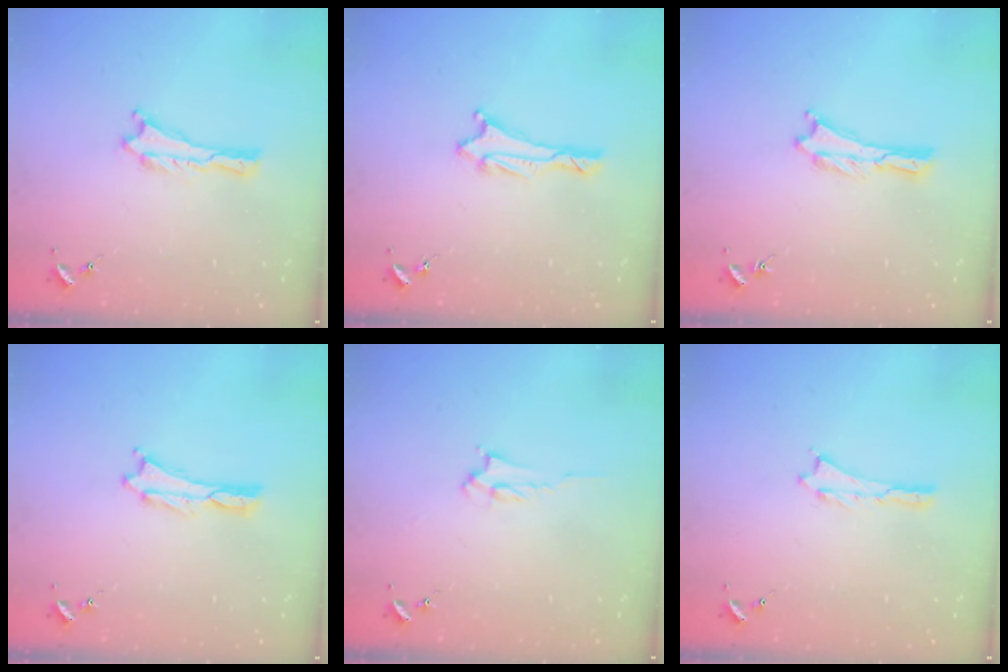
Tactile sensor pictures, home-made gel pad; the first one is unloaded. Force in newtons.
{"total": 1.3, "press": 1.3, "slide": 0.1}
{"total": 0.0}
{"total": 0.0}
{"total": 2.0, "press": 1.9, "slide": 0.3}
{"total": 0.0}